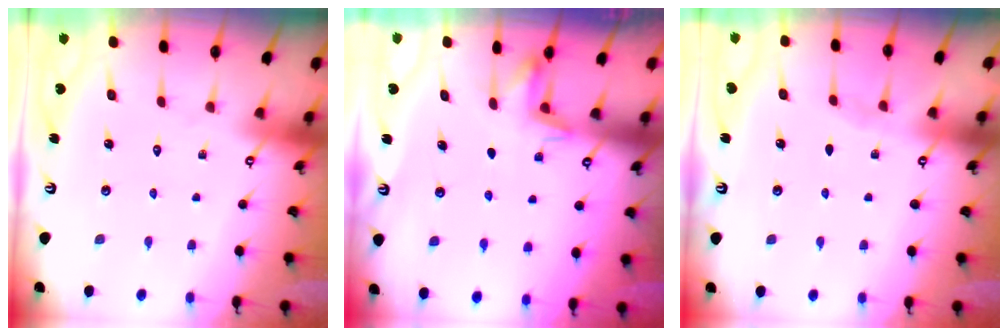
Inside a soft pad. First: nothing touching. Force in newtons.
{"total": 4.6, "press": 4.6, "slide": 0.6}
{"total": 2.3, "press": 2.3, "slide": 0.4}